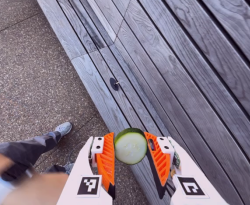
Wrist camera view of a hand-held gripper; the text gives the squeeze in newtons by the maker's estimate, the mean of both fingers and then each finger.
{"total": 12.3, "left": 12.9, "right": 11.7}